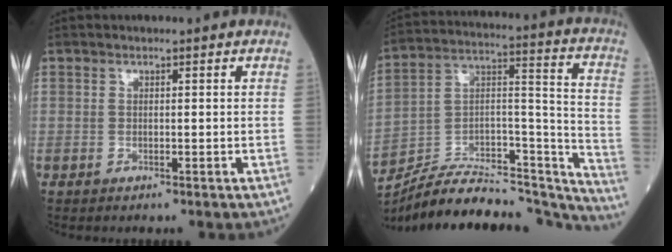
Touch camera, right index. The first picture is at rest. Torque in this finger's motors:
{"motor_torque": [-1.30, -0.84, -0.63, 0.01]}